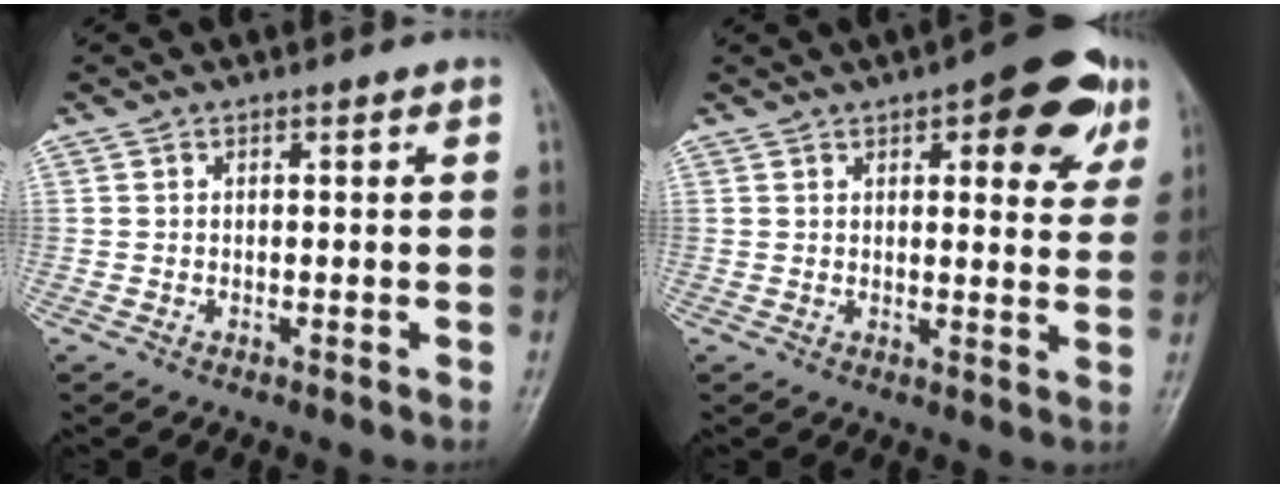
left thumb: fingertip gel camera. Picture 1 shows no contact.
{"total": 12.9, "force": [6.3, 5.2, 10.0], "torque": [-0.081, -0.014, 0.071]}